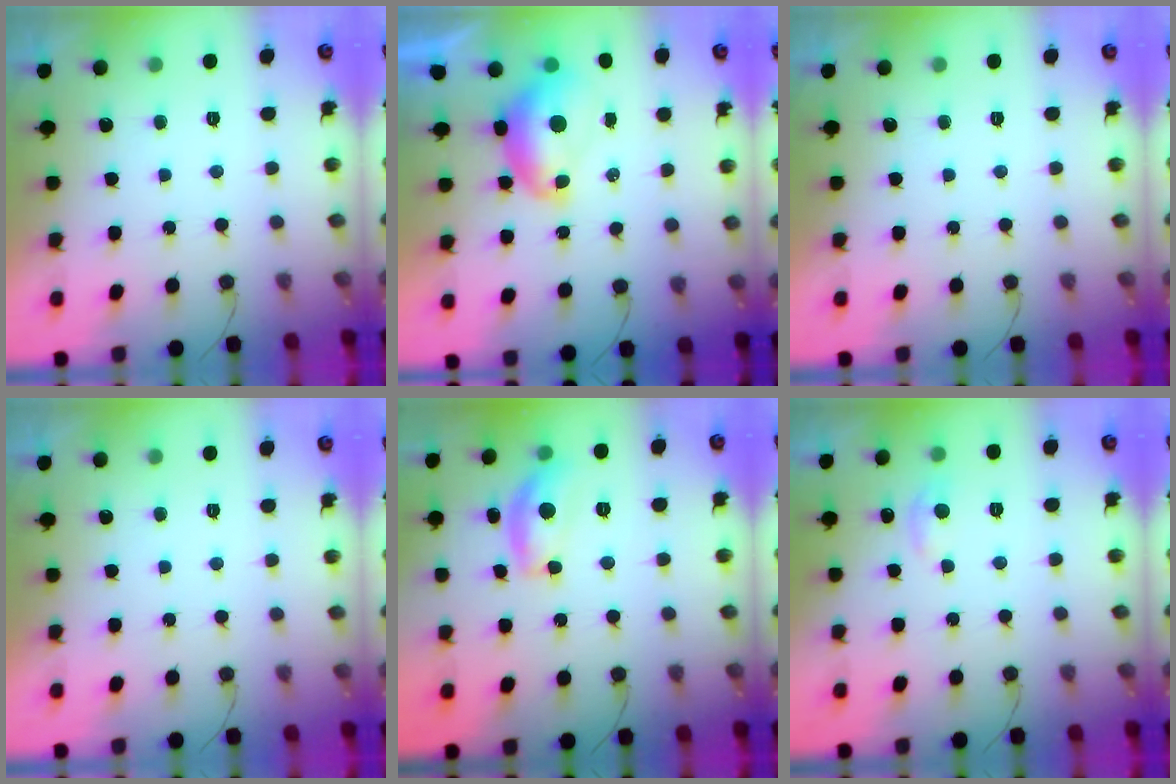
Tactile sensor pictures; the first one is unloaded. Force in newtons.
{"total": 8.2, "press": 8.1, "slide": 0.9}
{"total": 0.0}
{"total": 0.0}
{"total": 11.9, "press": 11.9, "slide": 0.6}
{"total": 7.0, "press": 7.0, "slide": 0.9}